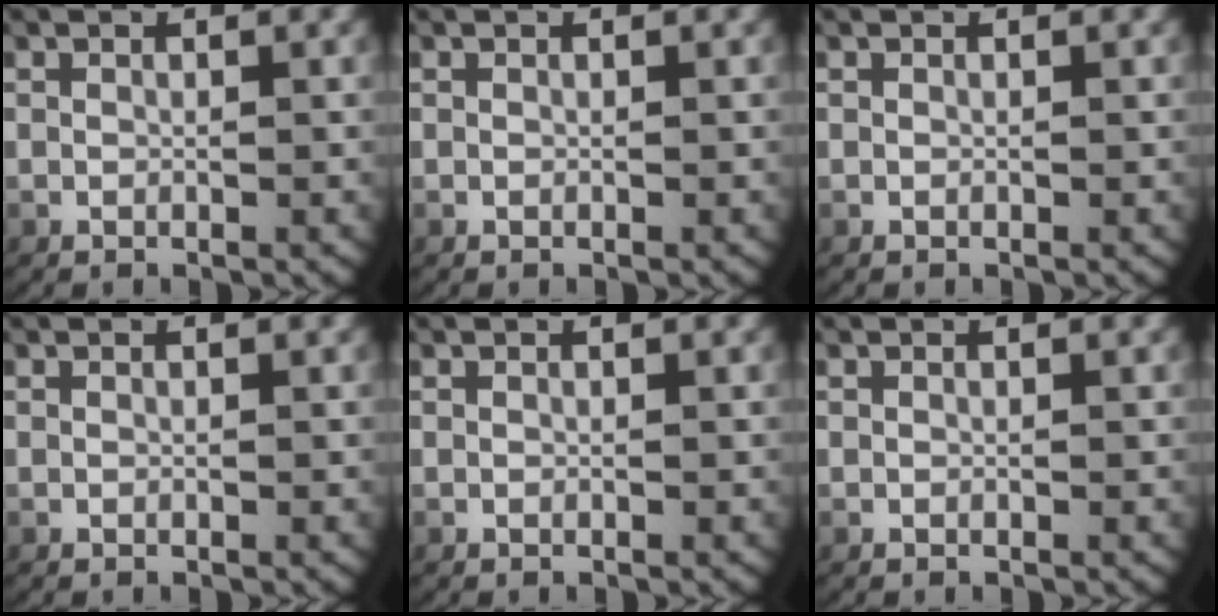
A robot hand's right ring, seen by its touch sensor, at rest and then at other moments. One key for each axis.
{"total": 0.0}
{"total": 0.0}
{"total": 0.0}
{"total": 0.0}
{"total": 0.0}